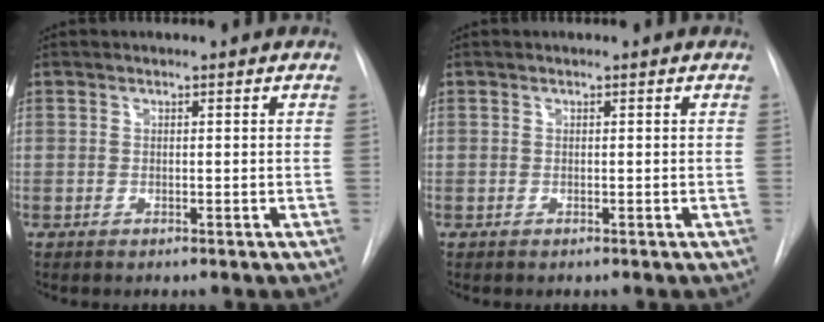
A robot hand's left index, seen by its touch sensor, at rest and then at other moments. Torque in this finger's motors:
{"motor_torque": [-0.05, 0.05, 0.01, 0.00]}